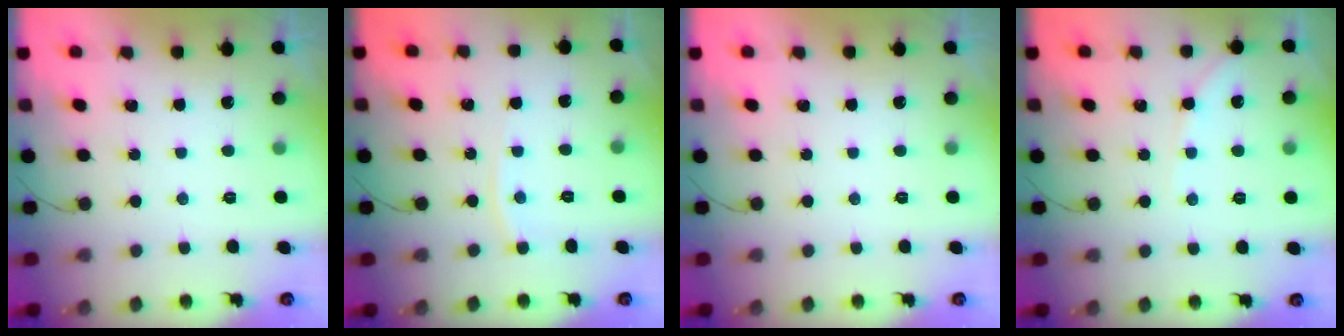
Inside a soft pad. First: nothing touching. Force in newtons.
{"total": 3.3, "press": 3.3, "slide": 0.2}
{"total": 0.0}
{"total": 4.6, "press": 4.6, "slide": 0.5}